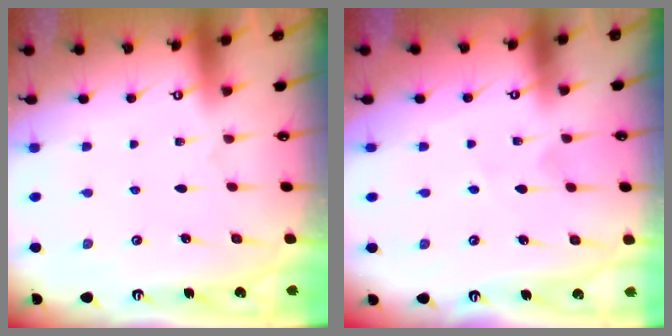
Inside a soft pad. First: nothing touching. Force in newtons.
{"total": 1.8, "press": 1.8, "slide": 0.4}